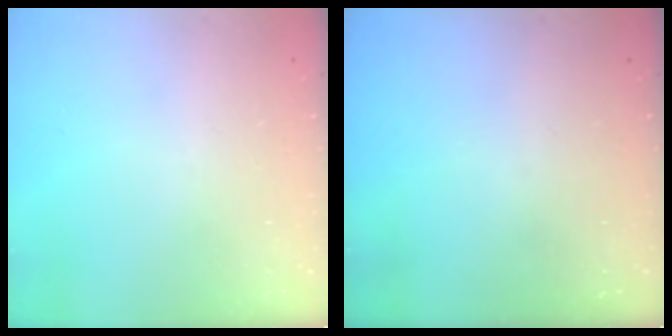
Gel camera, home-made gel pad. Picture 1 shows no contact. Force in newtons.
{"total": 0.0}